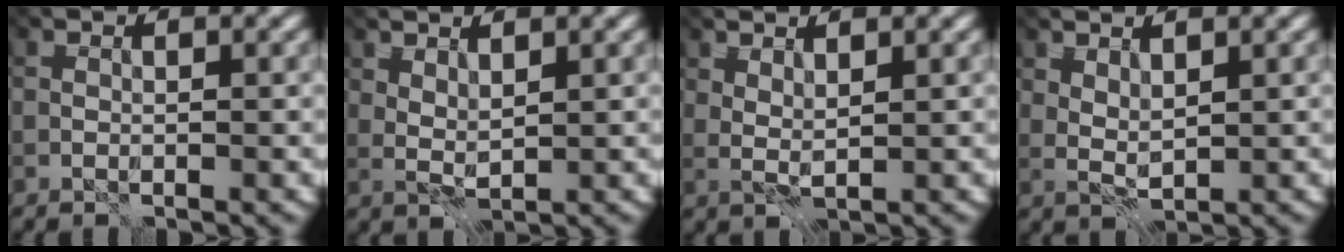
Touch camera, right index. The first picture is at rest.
{"total": 1.7, "force": [1.6, 0.1, 0.6], "torque": [-0.018, -0.002, 0.033]}
{"total": 1.5, "force": [1.4, -0.2, 0.4], "torque": [-0.015, -0.003, 0.028]}
{"total": 1.6, "force": [1.5, 0.1, 0.6], "torque": [-0.017, -0.002, 0.032]}